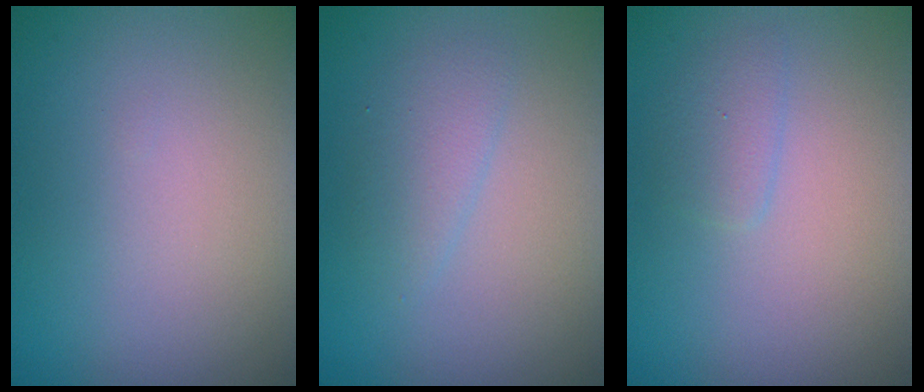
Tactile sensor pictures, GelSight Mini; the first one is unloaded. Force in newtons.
{"total": 1.9, "press": 1.9, "slide": 0.1}
{"total": 1.3, "press": 1.3, "slide": 0.1}